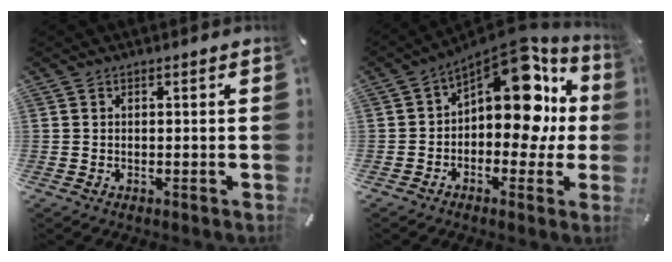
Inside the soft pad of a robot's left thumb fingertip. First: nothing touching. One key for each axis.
{"total": 15.8, "fx": 5.6, "fy": 8.6, "fz": 12.0, "tx": -0.162, "ty": -0.041, "tz": 0.093}